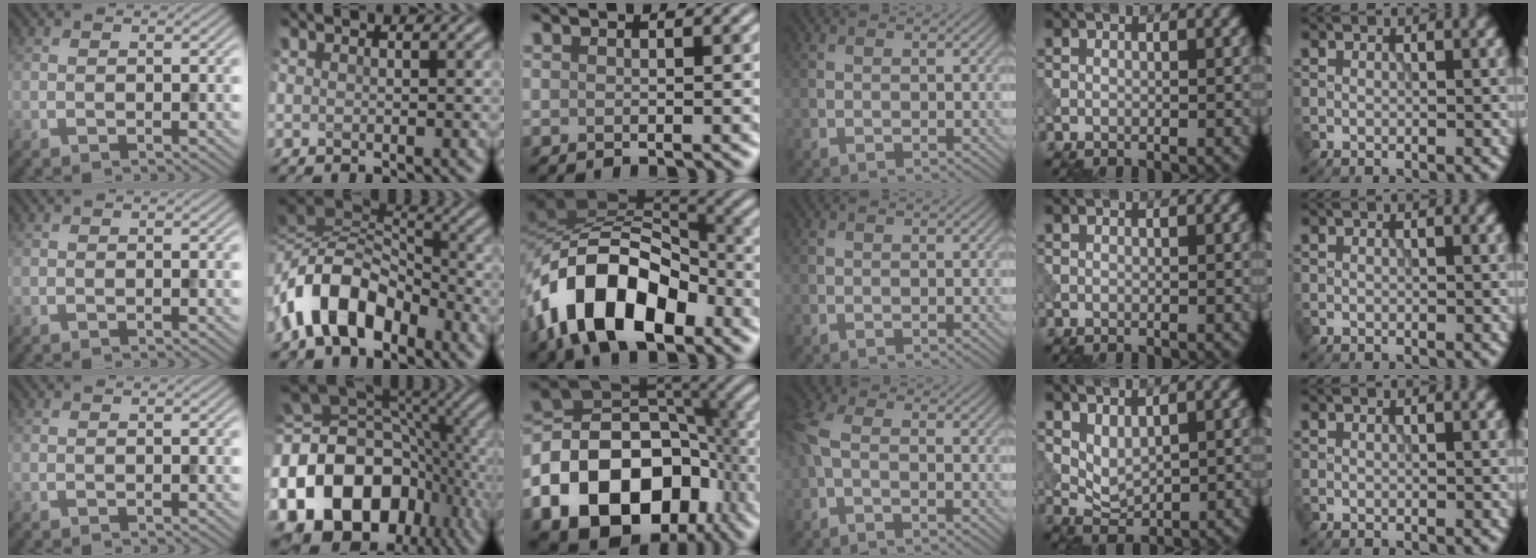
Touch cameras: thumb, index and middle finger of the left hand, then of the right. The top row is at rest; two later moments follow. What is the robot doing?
{"motion": "insert", "object": "peg toy"}